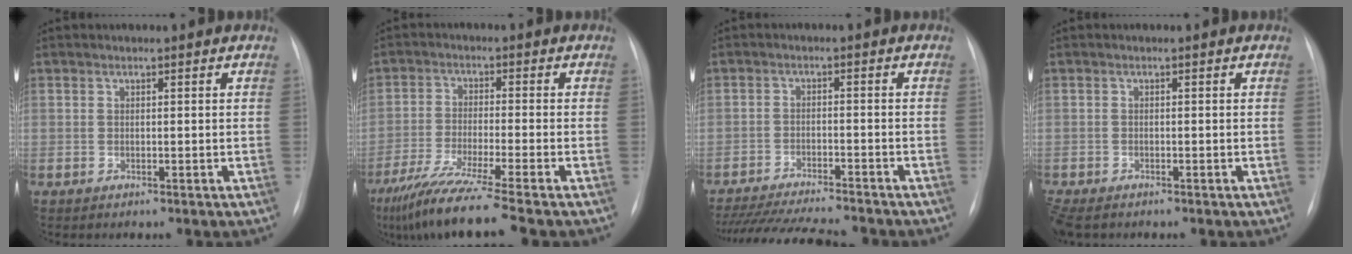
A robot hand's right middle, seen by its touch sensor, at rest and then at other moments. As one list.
[{"total": 12.3, "force": [-9.4, -1.5, 7.7], "torque": [-0.134, -0.049, -0.158]}, {"total": 15.5, "force": [-14.1, 1.3, 6.4], "torque": [-0.116, -0.026, -0.209]}, {"total": 4.2, "force": [-3.2, 1.8, 2.1], "torque": [-0.040, -0.010, -0.053]}]